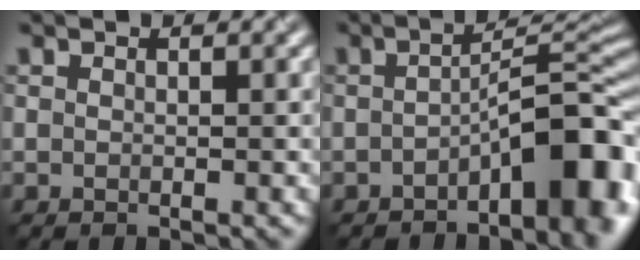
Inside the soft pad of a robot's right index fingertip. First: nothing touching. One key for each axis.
{"total": 8.6, "fx": -3.3, "fy": 2.3, "fz": 7.6, "tx": -0.097, "ty": 0.019, "tz": -0.057}